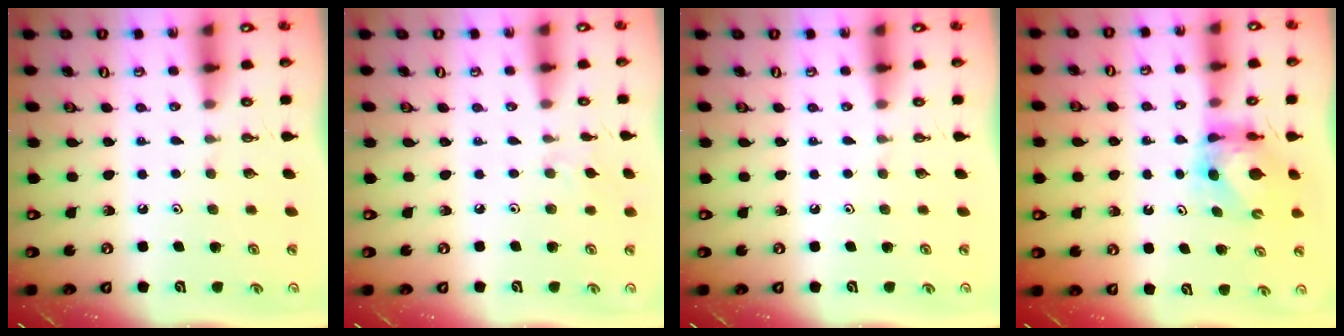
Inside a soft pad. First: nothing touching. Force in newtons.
{"total": 2.6, "press": 2.6, "slide": 0.5}
{"total": 0.0}
{"total": 5.6, "press": 5.5, "slide": 0.6}